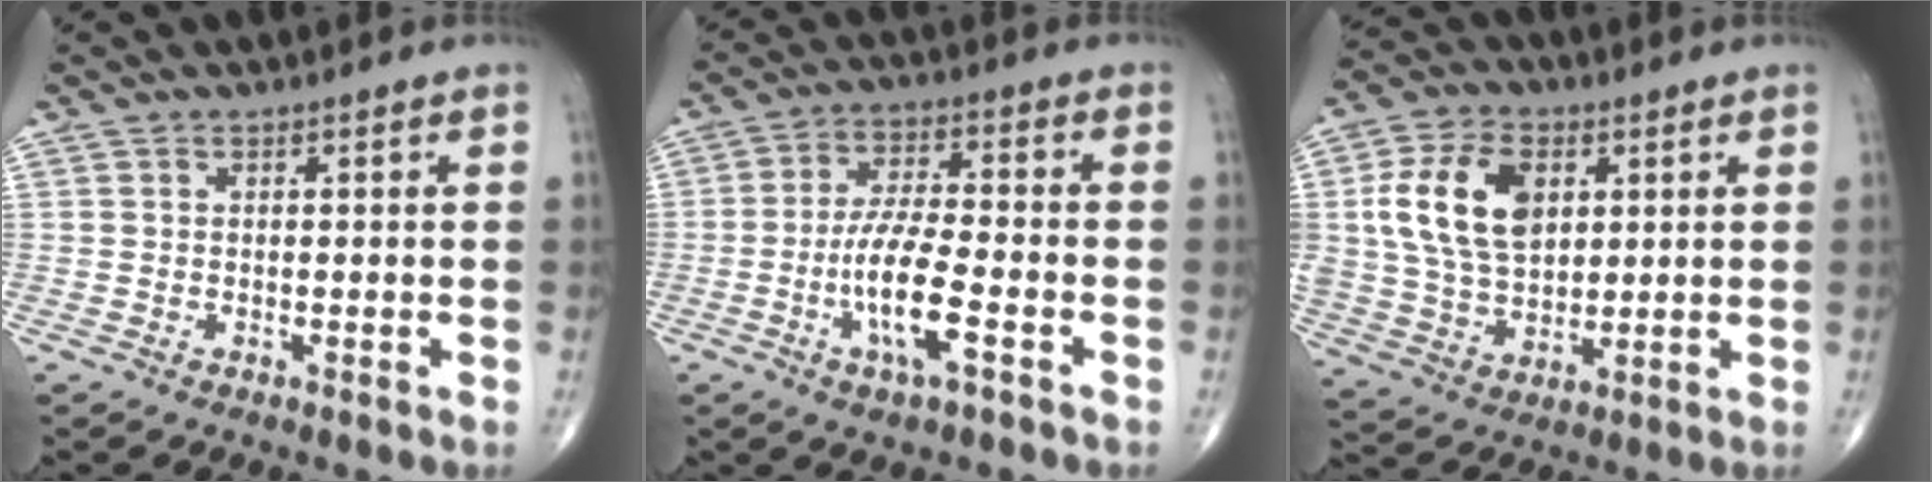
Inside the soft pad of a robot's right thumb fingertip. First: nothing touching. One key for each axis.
{"total": 10.5, "fx": -3.8, "fy": 2.8, "fz": 9.4, "tx": -0.186, "ty": 0.019, "tz": -0.072}
{"total": 15.3, "fx": 3.8, "fy": 10.0, "fz": 11.0, "tx": -0.191, "ty": -0.003, "tz": 0.074}